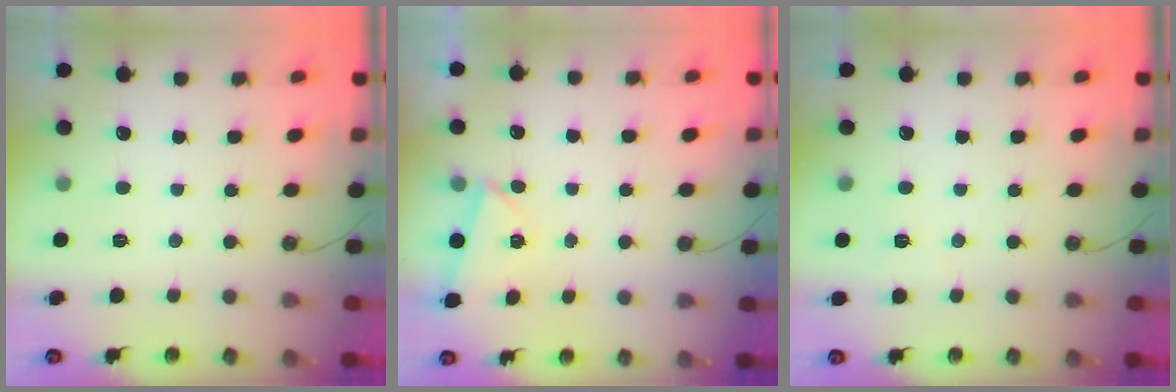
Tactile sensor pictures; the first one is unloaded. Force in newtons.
{"total": 3.1, "press": 2.8, "slide": 1.4}
{"total": 2.9, "press": 2.1, "slide": 2.0}